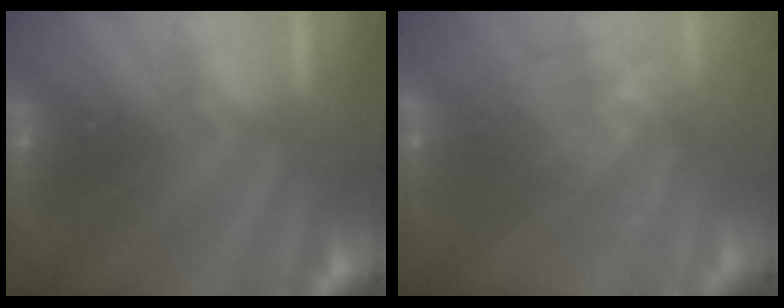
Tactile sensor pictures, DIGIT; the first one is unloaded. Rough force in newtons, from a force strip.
{"total": 7.7}